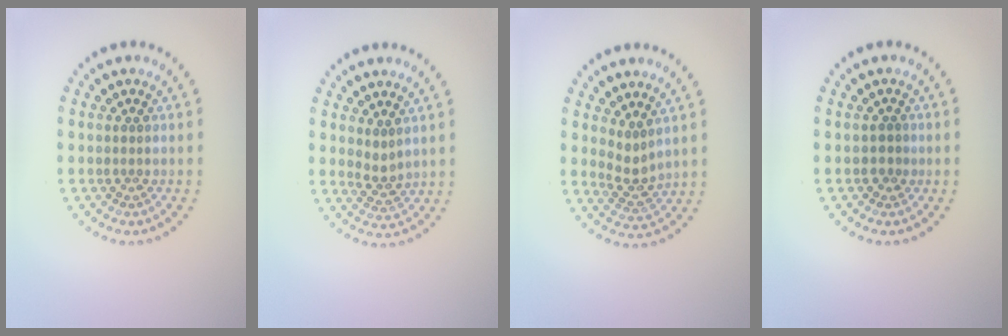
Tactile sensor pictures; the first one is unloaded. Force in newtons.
{"total": 1.6, "press": 1.3, "slide": 1.0}
{"total": 2.1, "press": 1.5, "slide": 1.5}
{"total": 1.0, "press": 0.9, "slide": 0.3}